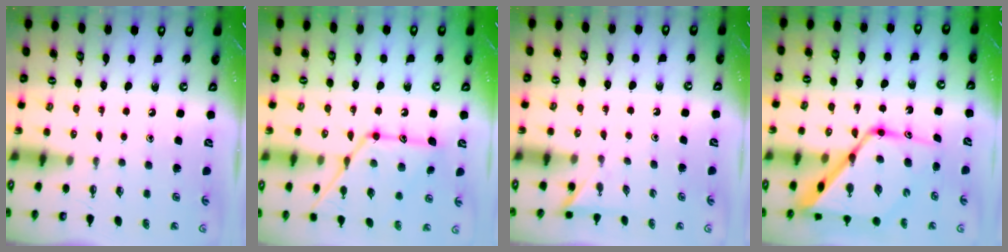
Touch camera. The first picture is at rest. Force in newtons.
{"total": 15.4, "press": 15.4, "slide": 1.1}
{"total": 2.3, "press": 2.3, "slide": 0.2}
{"total": 20.0, "press": 19.9, "slide": 2.0}